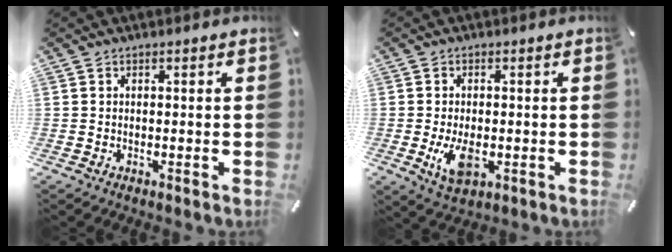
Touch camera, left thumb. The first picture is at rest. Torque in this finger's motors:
{"motor_torque": [0.06, 0.20, 0.38, 0.36, 0.03]}